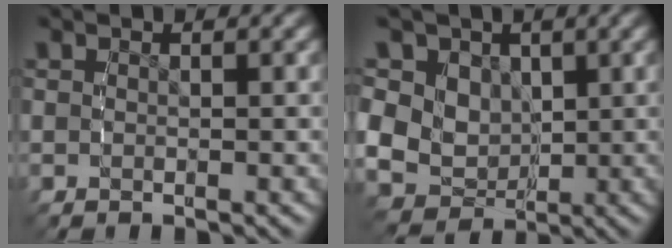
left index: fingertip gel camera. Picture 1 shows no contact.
{"total": 13.7, "force": [0.6, 12.4, 6.0], "torque": [-0.165, -0.044, 0.011]}